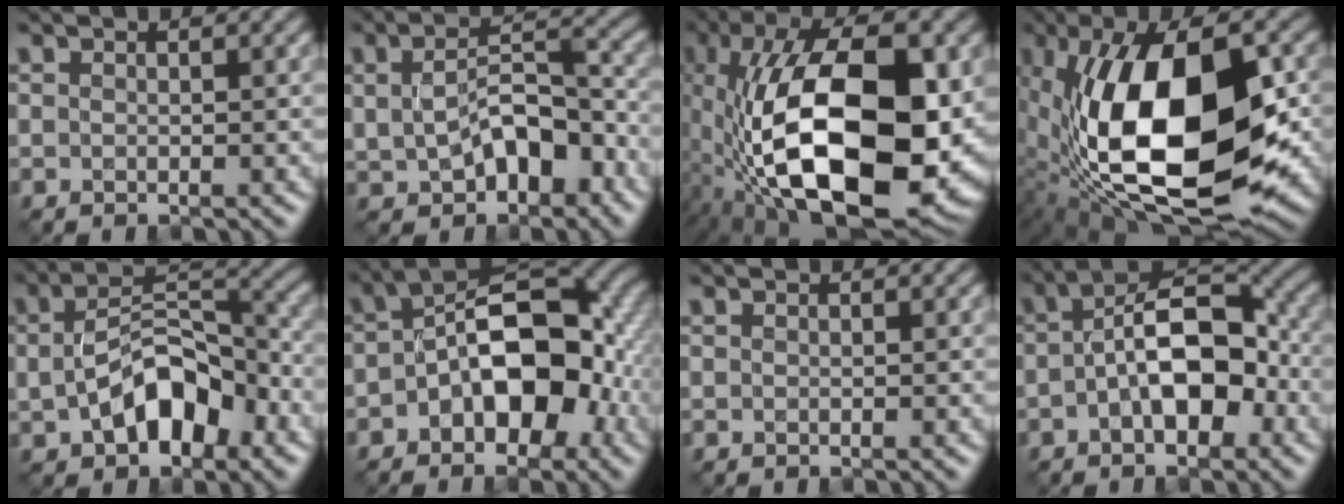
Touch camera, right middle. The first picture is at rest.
{"total": 7.4, "force": [-1.8, 4.1, 5.8], "torque": [-0.106, -0.003, -0.026]}
{"total": 18.9, "force": [-2.8, 9.2, 16.3], "torque": [-0.299, -0.009, -0.046]}
{"total": 18.0, "force": [-0.9, 8.8, 15.7], "torque": [-0.290, -0.014, -0.012]}
{"total": 8.1, "force": [-2.2, 4.6, 6.3], "torque": [-0.111, 0.009, -0.041]}
{"total": 10.6, "force": [-2.1, 6.0, 8.4], "torque": [-0.102, 0.019, -0.048]}
{"total": 0.0}
{"total": 8.4, "force": [-1.0, 4.5, 7.0], "torque": [-0.114, 0.014, -0.027]}